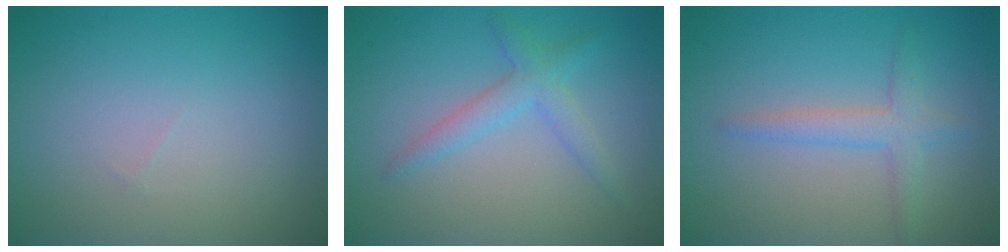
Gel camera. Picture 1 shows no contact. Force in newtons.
{"total": 2.4, "press": 2.4, "slide": 0.2}
{"total": 2.4, "press": 2.4, "slide": 0.1}